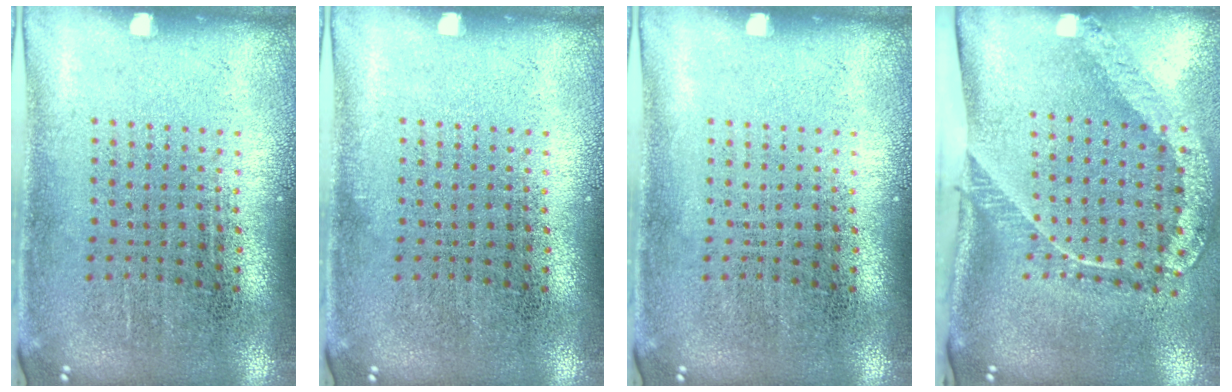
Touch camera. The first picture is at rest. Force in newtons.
{"total": 0.0}
{"total": 0.0}
{"total": 2.4, "press": 1.6, "slide": 1.8}